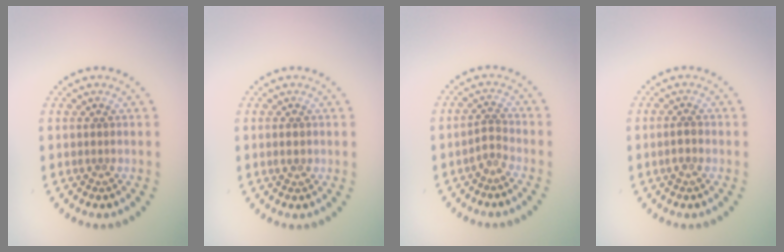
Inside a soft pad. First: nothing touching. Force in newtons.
{"total": 0.9, "press": 0.9, "slide": 0.1}
{"total": 1.3, "press": 0.9, "slide": 1.0}
{"total": 1.1, "press": 1.1, "slide": 0.3}